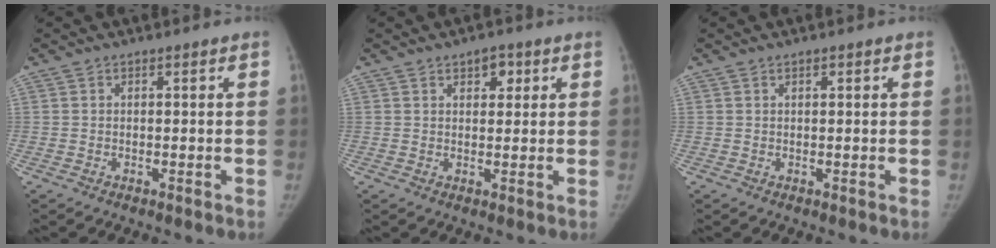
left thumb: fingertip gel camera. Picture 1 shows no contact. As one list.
[{"total": 3.5, "force": [1.8, 2.1, 2.2], "torque": [-0.012, -0.005, 0.023]}, {"total": 0.7, "force": [0.4, 0.3, 0.5], "torque": [-0.008, -0.001, 0.007]}]